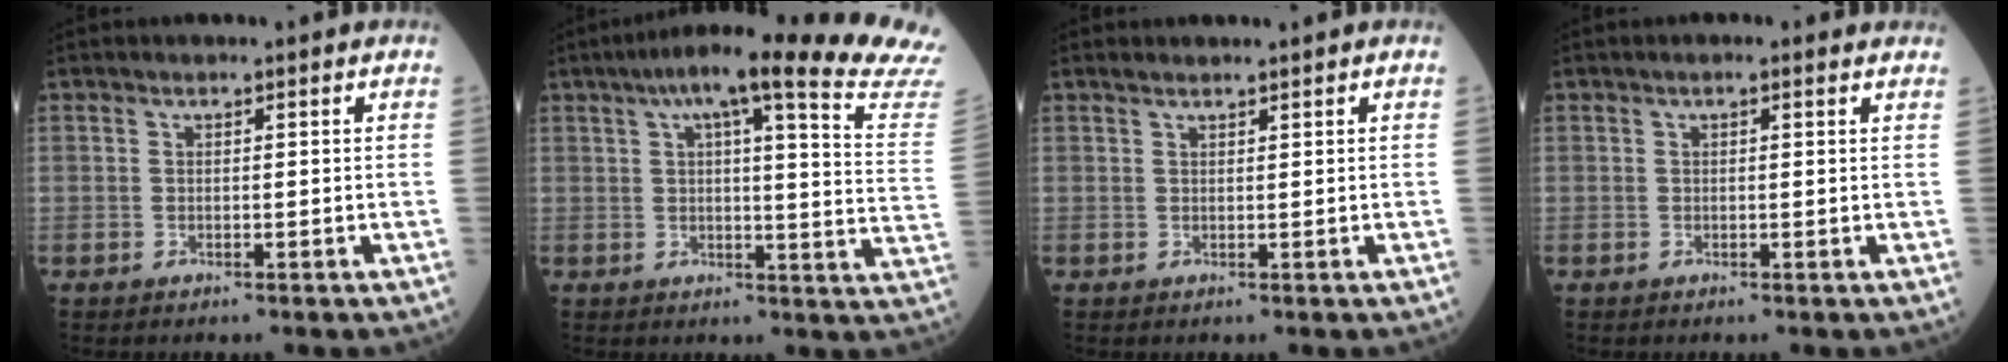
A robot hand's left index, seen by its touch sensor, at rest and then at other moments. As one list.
[{"total": 22.2, "force": [19.2, -0.6, 11.1], "torque": [-0.153, -0.056, 0.217]}, {"total": 1.9, "force": [1.7, 0.1, 0.7], "torque": [-0.011, 0.017, 0.030]}, {"total": 2.0, "force": [1.5, 0.6, 1.3], "torque": [-0.016, 0.015, 0.015]}]